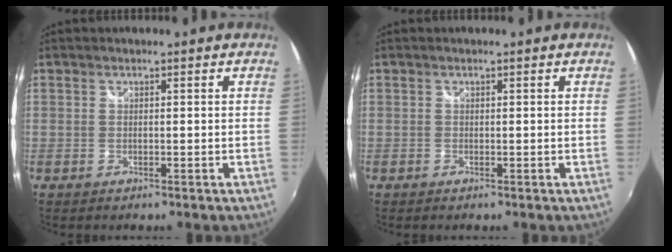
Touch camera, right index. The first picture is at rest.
{"total": 0.7, "force": [0.1, -0.7, -0.2], "torque": [0.008, -0.001, -0.003]}